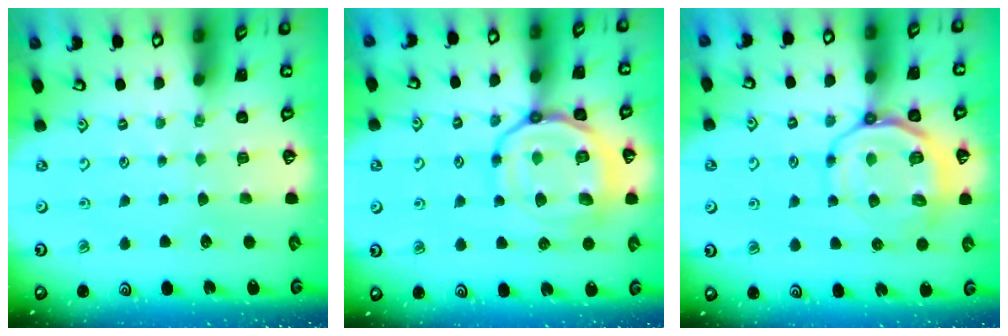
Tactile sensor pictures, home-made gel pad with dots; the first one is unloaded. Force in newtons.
{"total": 18.1, "press": 18.1, "slide": 1.8}
{"total": 11.5, "press": 11.2, "slide": 2.6}